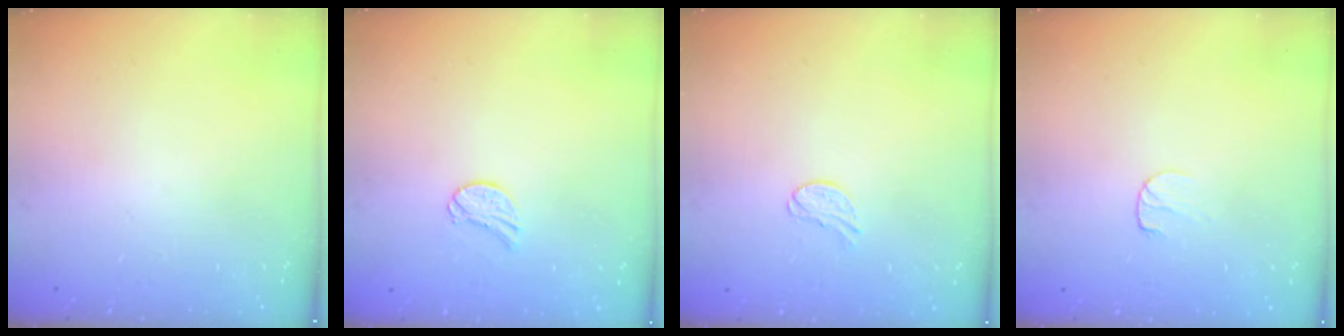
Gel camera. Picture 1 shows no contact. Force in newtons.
{"total": 7.7, "press": 7.7, "slide": 0.2}
{"total": 5.6, "press": 5.6, "slide": 0.5}
{"total": 5.8, "press": 5.8, "slide": 0.5}